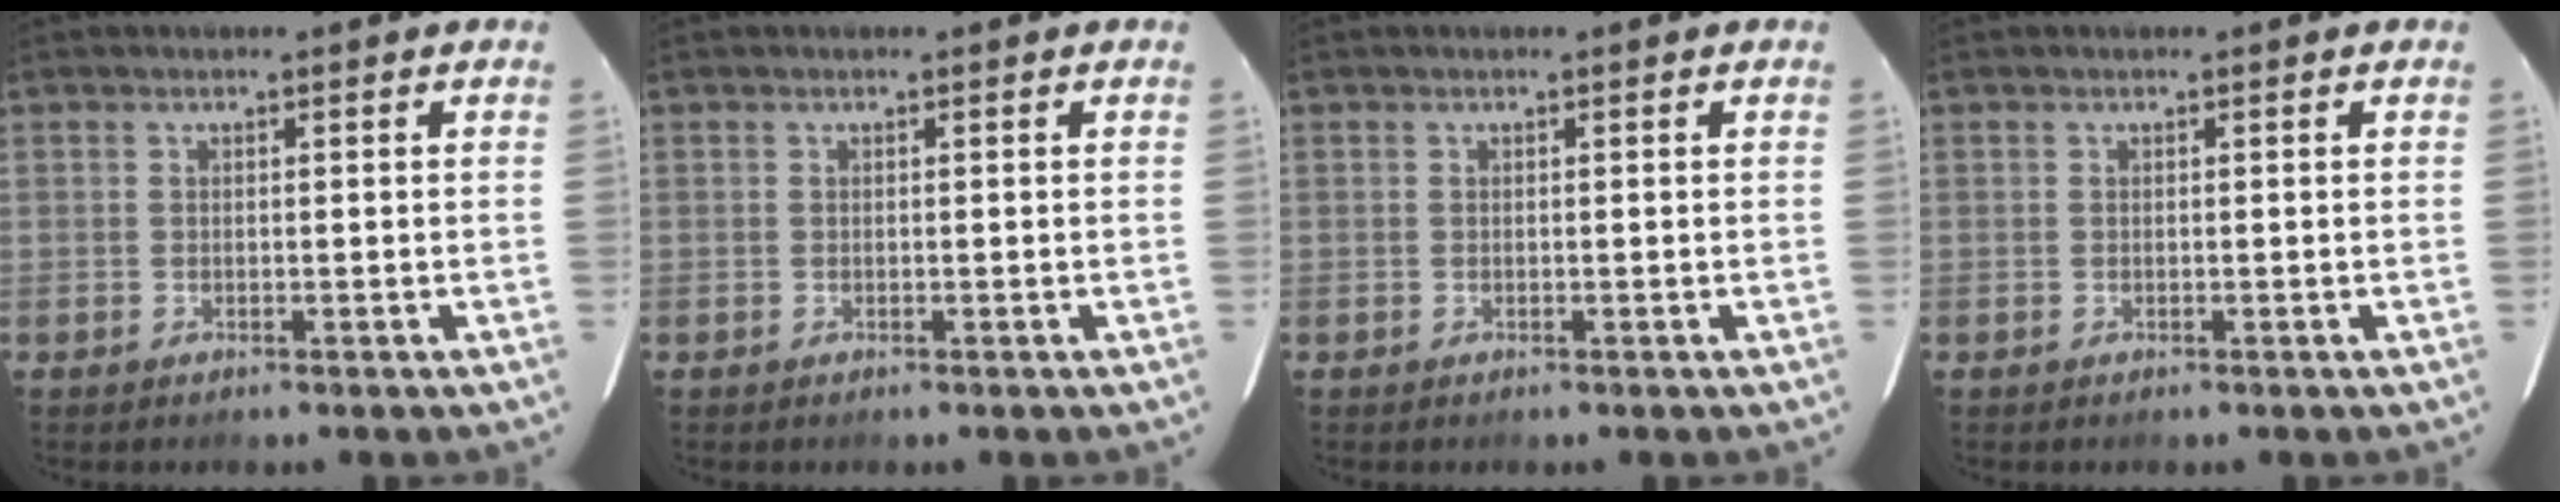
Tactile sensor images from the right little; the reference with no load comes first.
{"total": 0.0}
{"total": 0.0}
{"total": 0.0}